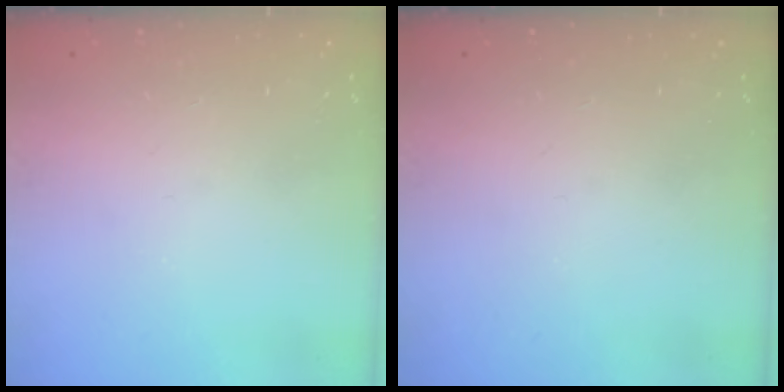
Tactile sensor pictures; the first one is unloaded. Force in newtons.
{"total": 0.0}